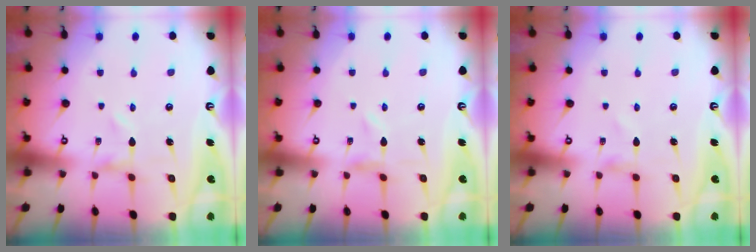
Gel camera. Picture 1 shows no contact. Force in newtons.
{"total": 0.0}
{"total": 0.7, "press": 0.6, "slide": 0.1}